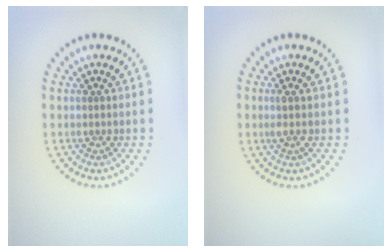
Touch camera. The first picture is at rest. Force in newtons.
{"total": 1.0, "press": 0.8, "slide": 0.6}